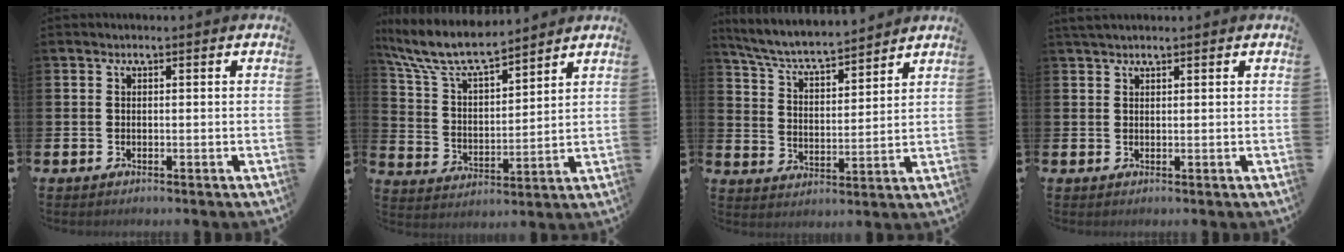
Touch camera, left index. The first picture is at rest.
{"total": 8.6, "force": [7.8, 1.7, 3.3], "torque": [-0.103, -0.042, 0.138]}
{"total": 6.2, "force": [5.9, 0.6, 1.8], "torque": [-0.062, -0.044, 0.099]}
{"total": 1.6, "force": [1.4, 0.4, 0.5], "torque": [-0.004, 0.001, 0.024]}